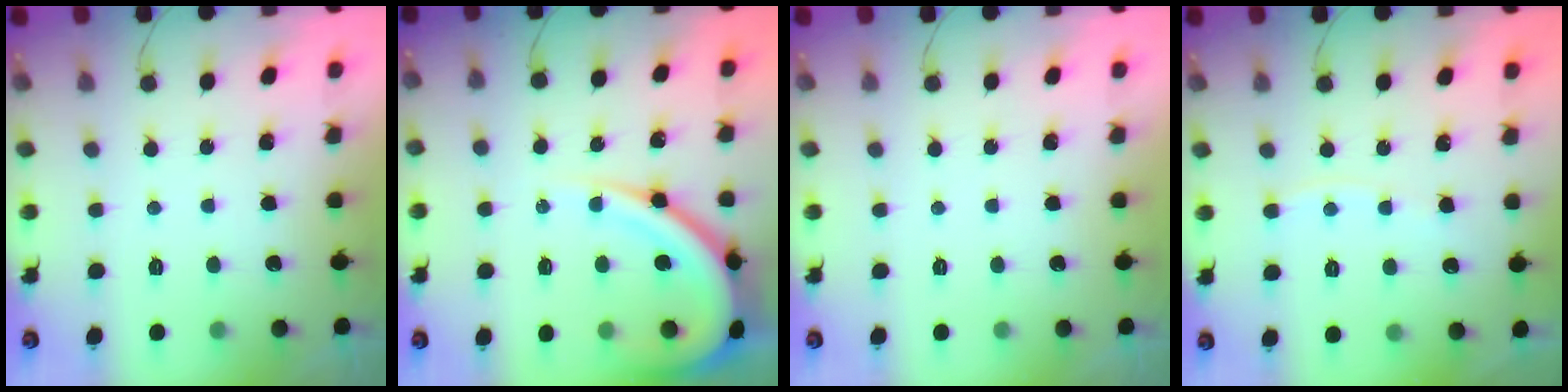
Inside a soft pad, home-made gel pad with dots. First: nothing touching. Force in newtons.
{"total": 14.9, "press": 14.8, "slide": 1.5}
{"total": 0.0}
{"total": 3.2, "press": 3.1, "slide": 0.4}